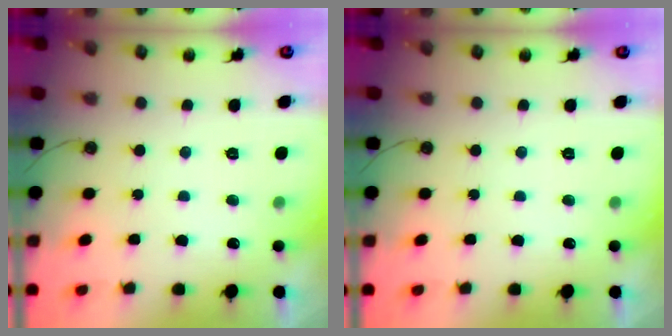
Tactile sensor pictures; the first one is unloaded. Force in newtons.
{"total": 0.0}